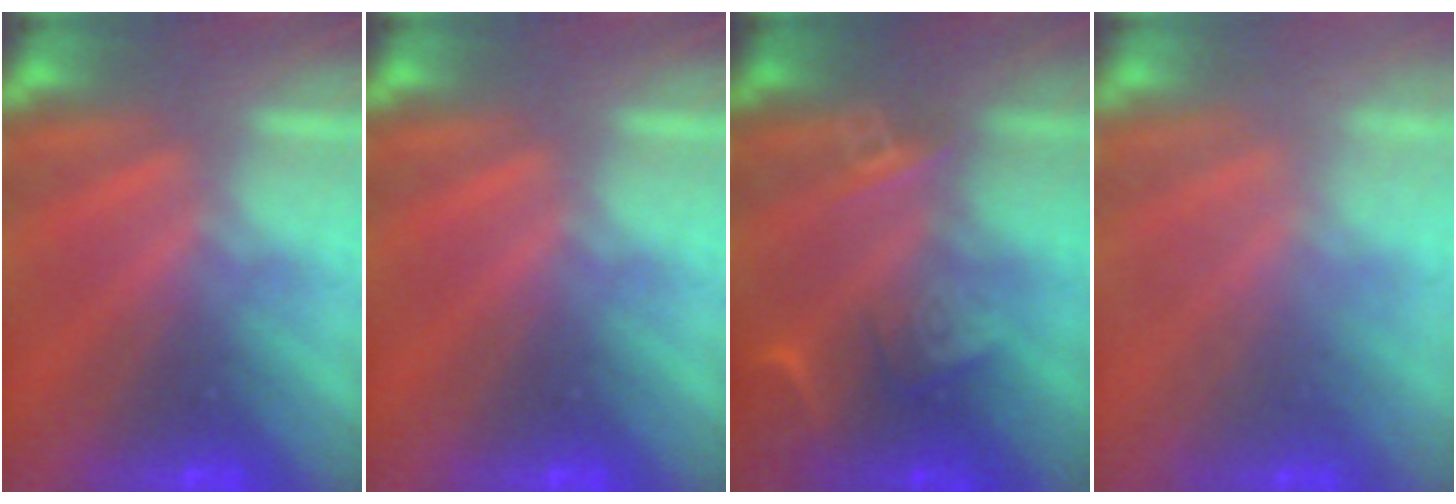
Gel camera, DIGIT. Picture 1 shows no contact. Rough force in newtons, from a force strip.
{"total": 0.0}
{"total": 2.4}
{"total": 2.2}